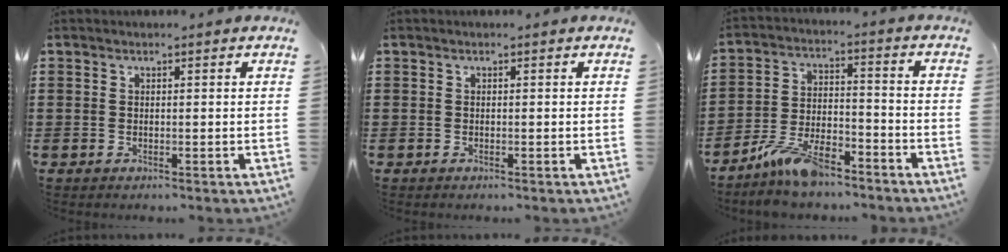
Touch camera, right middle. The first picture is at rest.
{"total": 0.0}
{"total": 8.7, "force": [-6.9, 2.5, 4.7], "torque": [-0.101, 0.008, -0.133]}